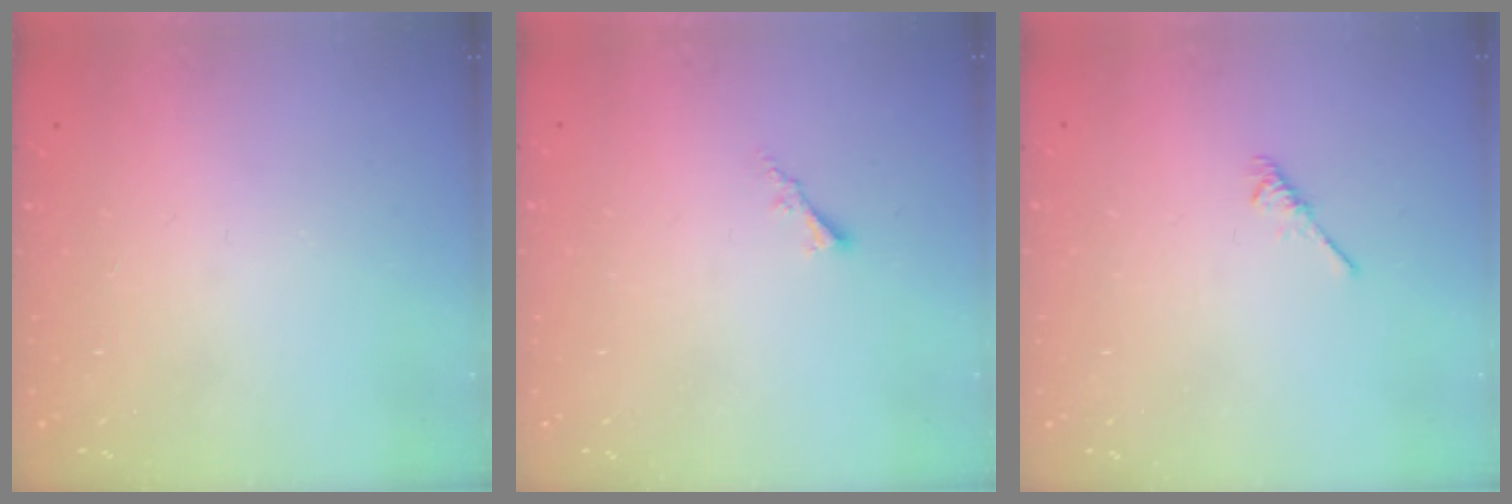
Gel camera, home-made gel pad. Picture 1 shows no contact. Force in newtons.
{"total": 1.7, "press": 1.6, "slide": 0.5}
{"total": 1.9, "press": 1.8, "slide": 0.5}